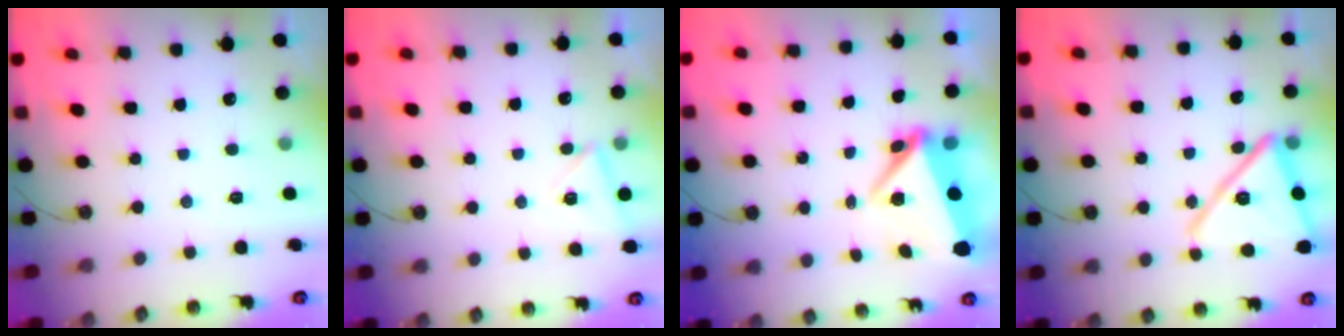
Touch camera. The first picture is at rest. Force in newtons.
{"total": 5.2, "press": 4.5, "slide": 2.6}
{"total": 6.3, "press": 5.9, "slide": 2.2}
{"total": 16.9, "press": 16.9, "slide": 1.5}